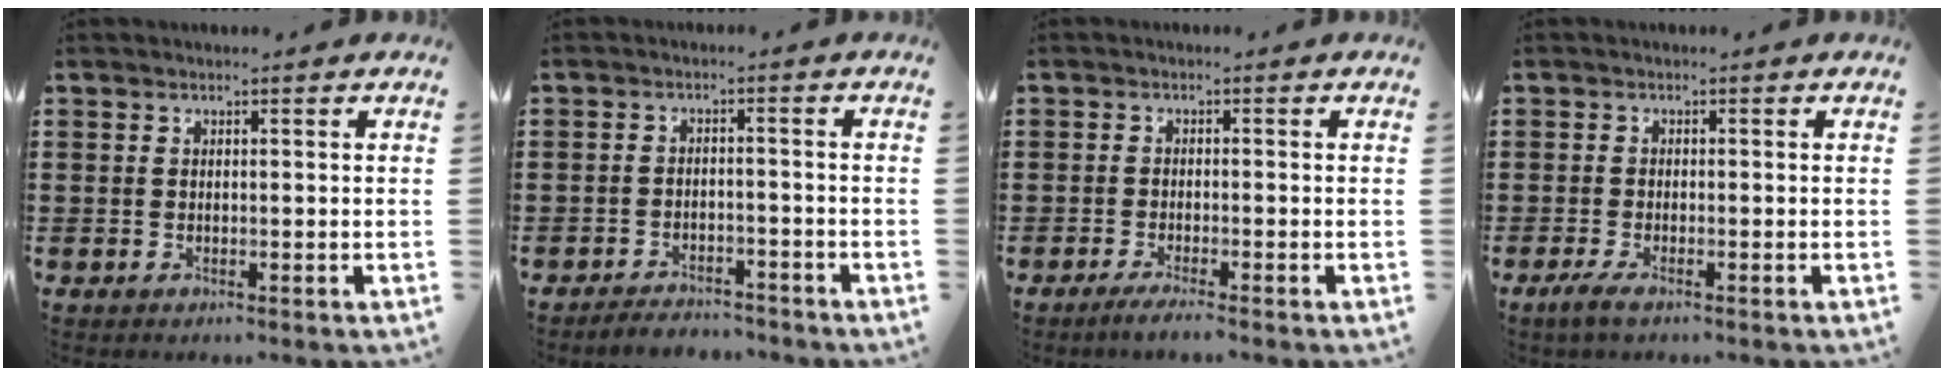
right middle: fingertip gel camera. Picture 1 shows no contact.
{"total": 2.8, "force": [-2.8, 0.3, 0.0], "torque": [-0.006, 0.000, -0.061]}
{"total": 1.6, "force": [-1.2, -0.2, 0.9], "torque": [-0.015, -0.002, -0.022]}
{"total": 1.6, "force": [-0.9, 0.2, 1.3], "torque": [-0.022, -0.003, -0.016]}